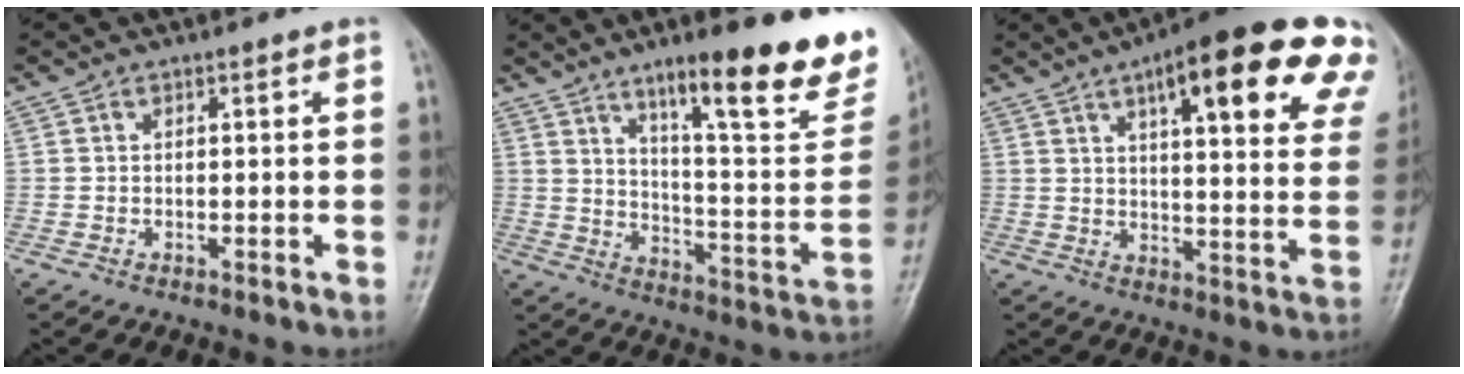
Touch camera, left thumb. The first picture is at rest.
{"total": 23.9, "force": [15.5, 5.0, 17.5], "torque": [-0.208, -0.075, 0.234]}
{"total": 25.3, "force": [13.7, 7.1, 20.1], "torque": [-0.240, -0.021, 0.167]}